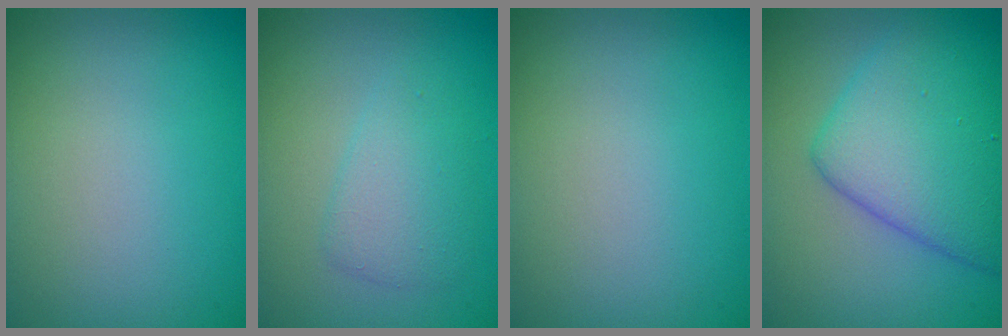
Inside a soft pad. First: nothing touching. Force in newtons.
{"total": 2.6, "press": 2.6, "slide": 0.1}
{"total": 0.0}
{"total": 7.8, "press": 7.8, "slide": 0.3}